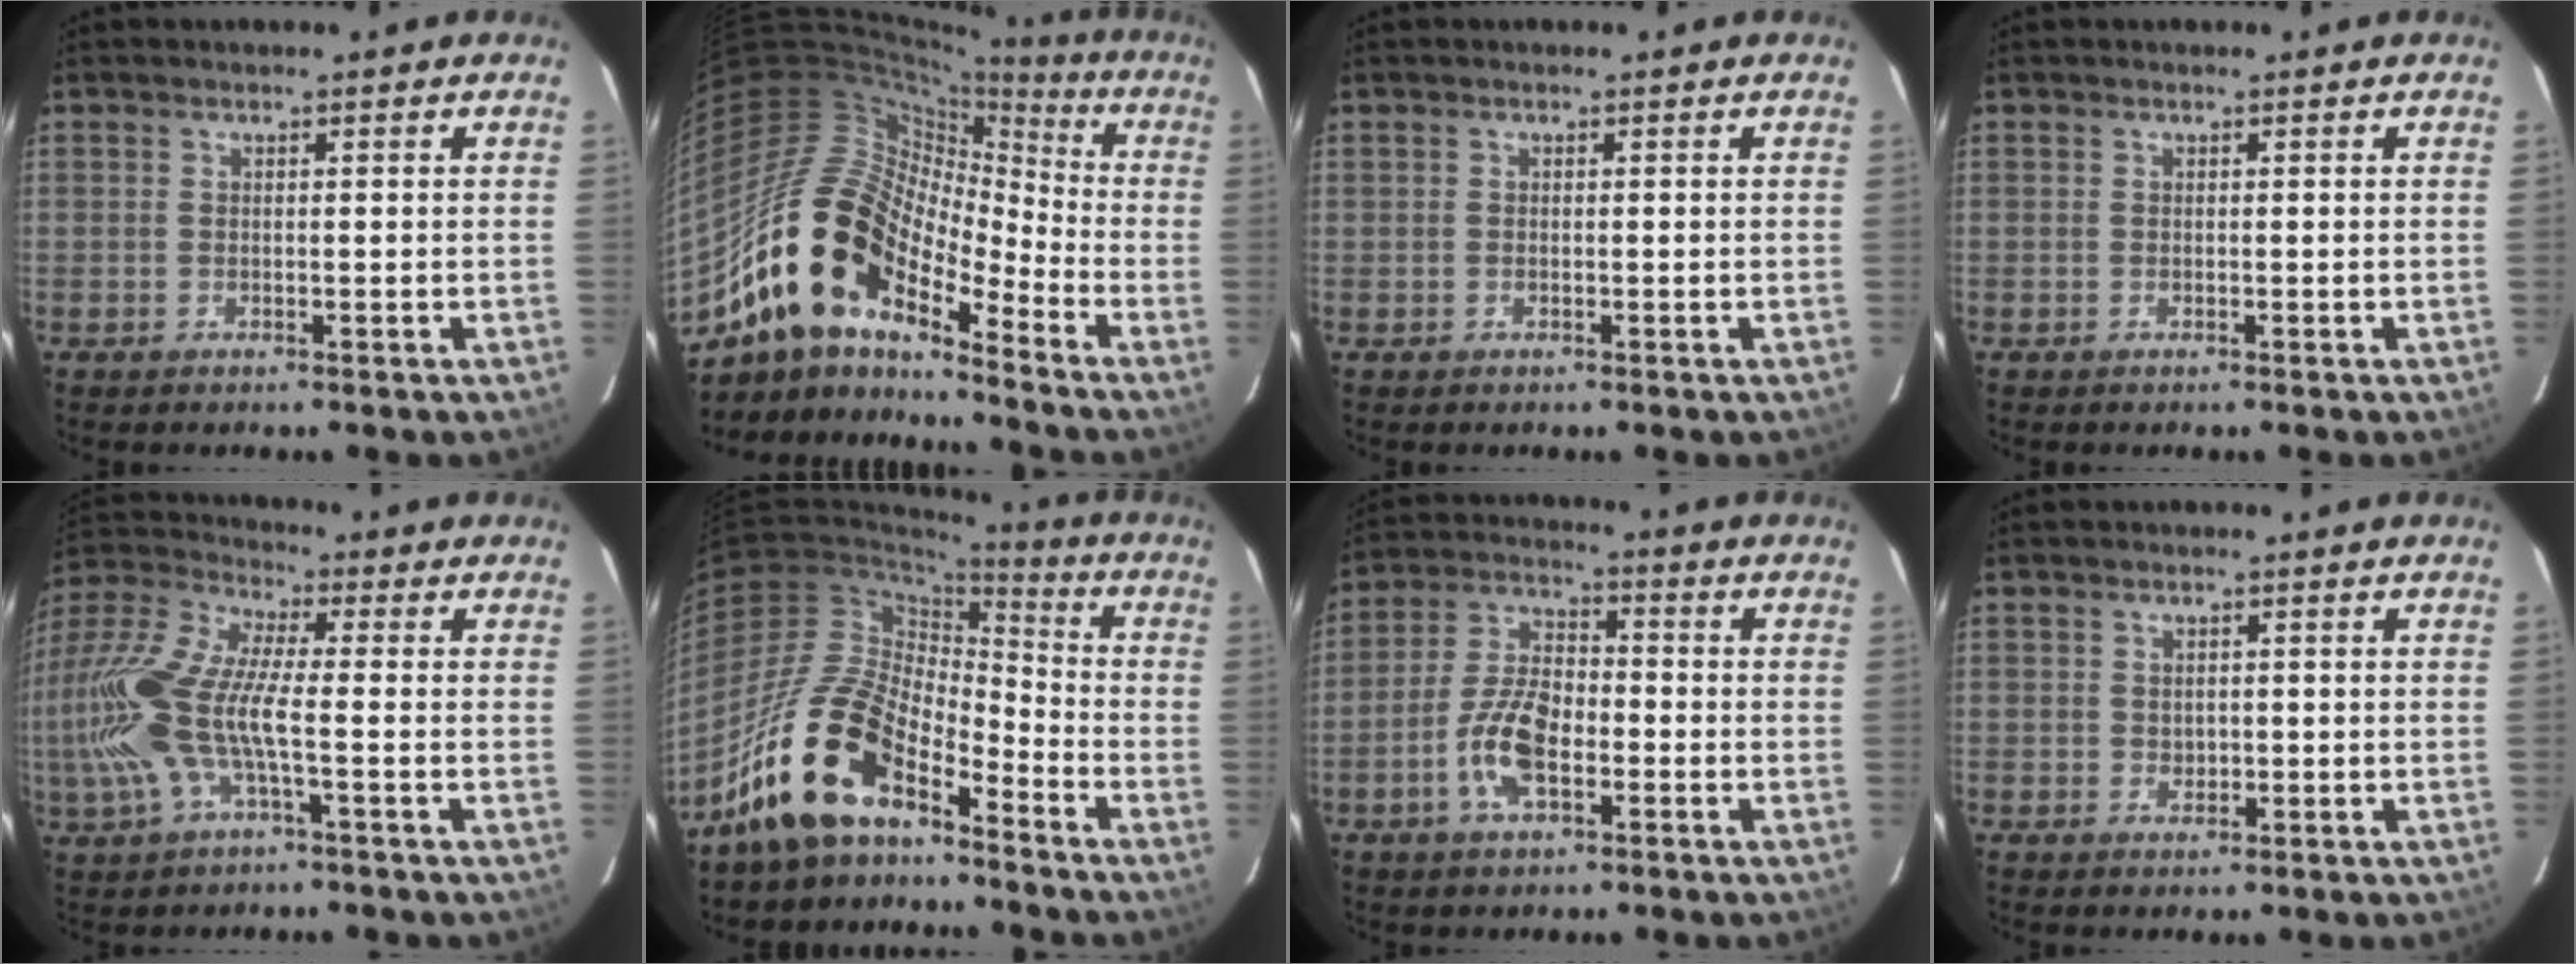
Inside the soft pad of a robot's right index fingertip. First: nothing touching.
{"total": 18.2, "force": [-12.6, 7.5, 10.8], "torque": [-0.187, -0.010, -0.251]}
{"total": 0.0}
{"total": 0.0}
{"total": 16.6, "force": [-2.9, 5.2, 15.5], "torque": [-0.317, -0.003, -0.061]}
{"total": 14.7, "force": [-10.6, 5.9, 8.3], "torque": [-0.162, 0.015, -0.209]}
{"total": 9.6, "force": [-3.6, 4.6, 7.6], "torque": [-0.161, 0.008, -0.068]}
{"total": 1.5, "force": [0.0, 1.4, 0.7], "torque": [-0.007, 0.002, 0.002]}